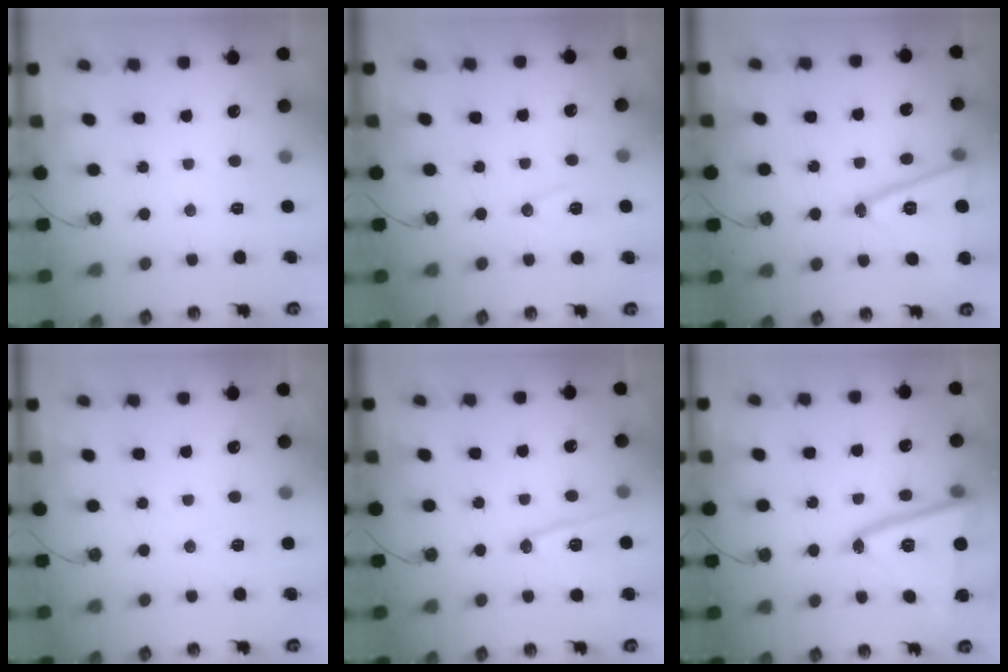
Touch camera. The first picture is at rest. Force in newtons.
{"total": 7.6, "press": 6.6, "slide": 3.7}
{"total": 16.5, "press": 16.2, "slide": 3.3}
{"total": 5.8, "press": 4.8, "slide": 3.3}
{"total": 12.6, "press": 12.6, "slide": 0.7}
{"total": 19.9, "press": 19.8, "slide": 1.5}